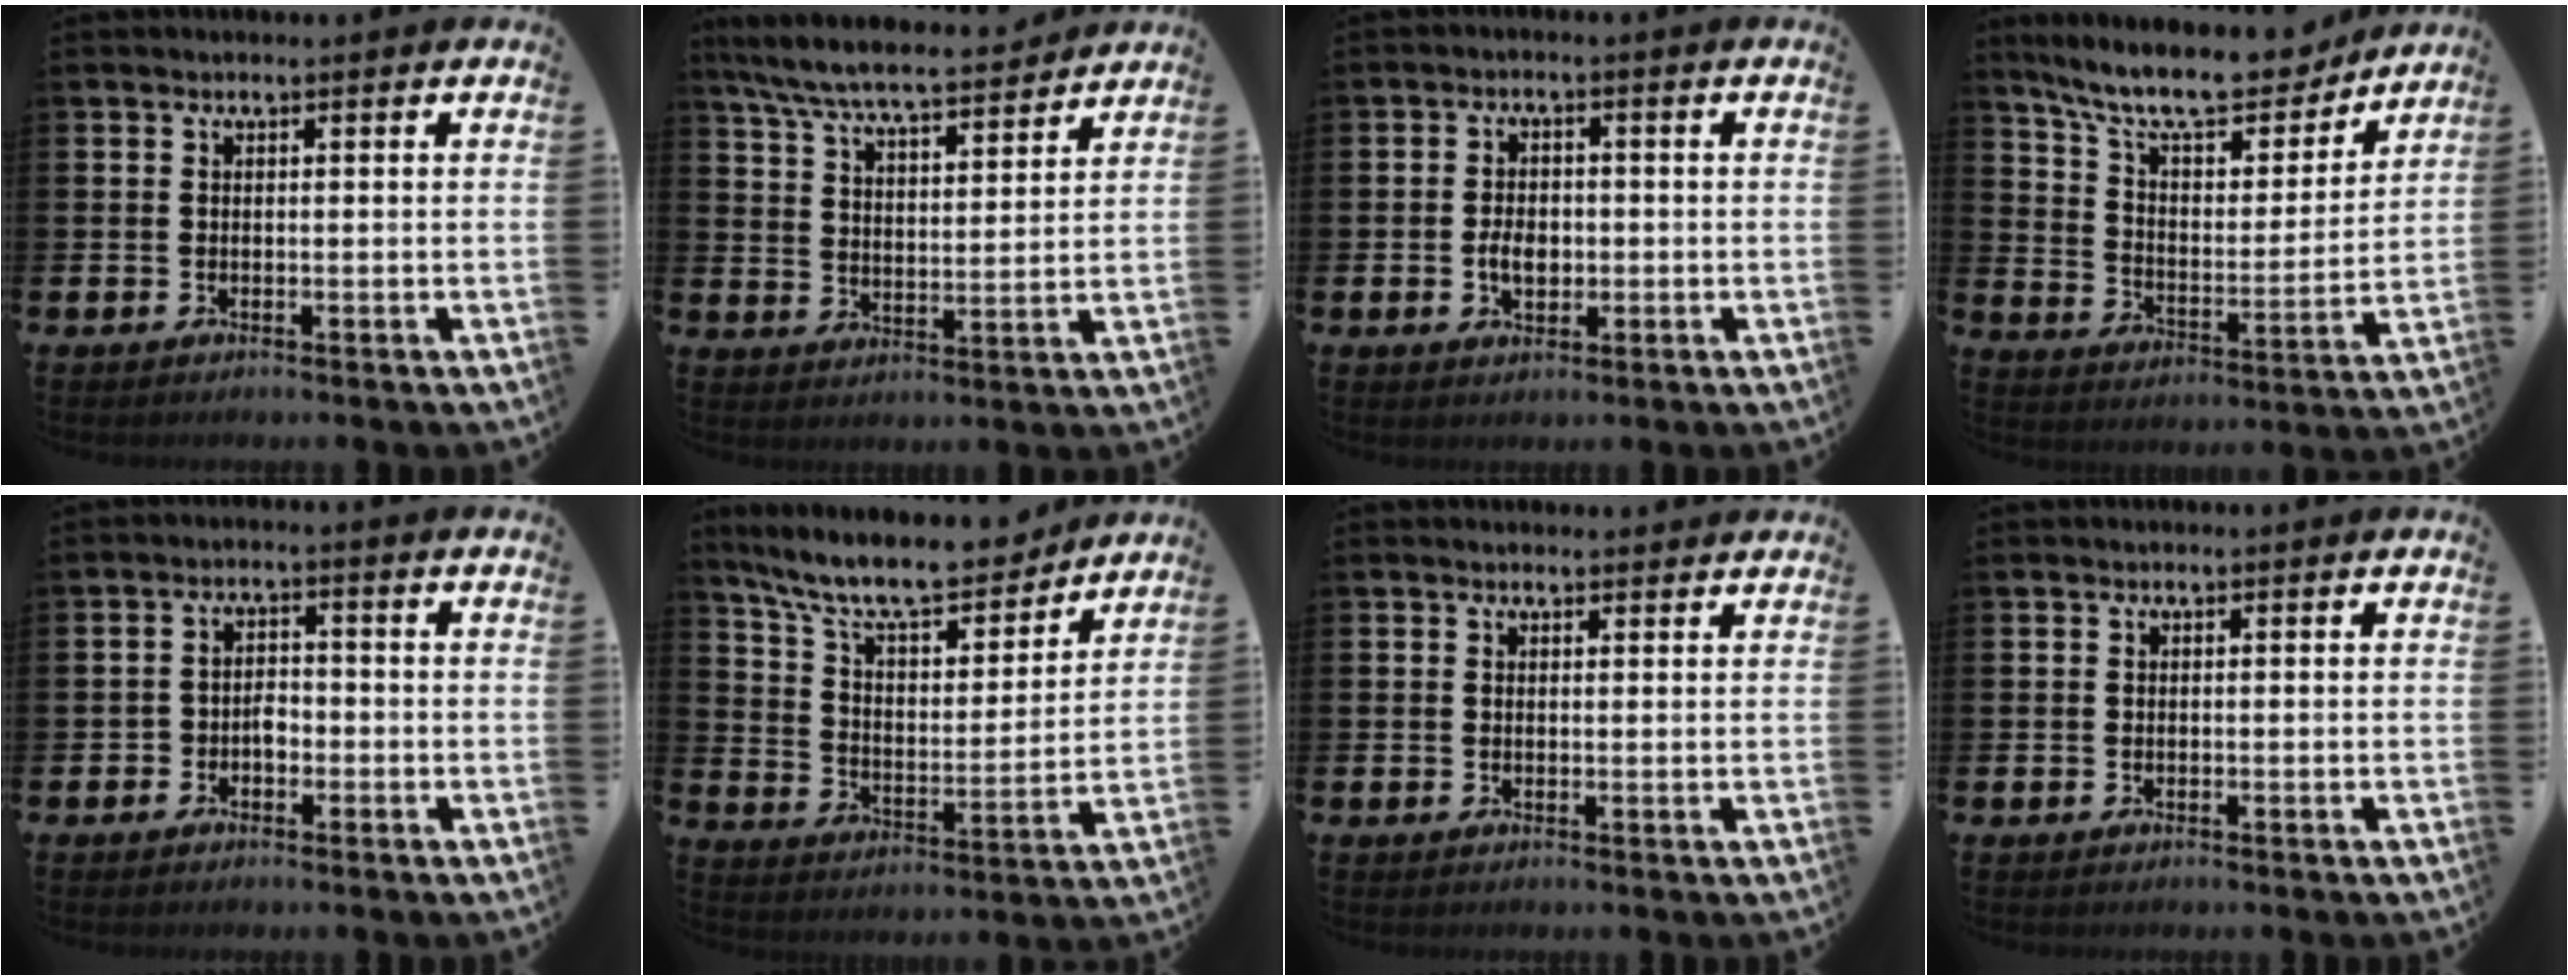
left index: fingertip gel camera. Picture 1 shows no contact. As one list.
[{"total": 7.5, "force": [7.1, 0.7, 2.5], "torque": [-0.076, -0.044, 0.123]}, {"total": 3.6, "force": [-0.6, 2.4, 2.5], "torque": [-0.039, 0.002, -0.015]}, {"total": 11.7, "force": [10.4, 2.9, 4.7], "torque": [-0.120, -0.066, 0.179]}, {"total": 2.3, "force": [-1.3, 1.7, 1.0], "torque": [-0.011, 0.003, -0.032]}, {"total": 11.1, "force": [9.9, 2.6, 4.3], "torque": [-0.111, -0.067, 0.170]}, {"total": 1.0, "force": [0.9, 0.3, 0.1], "torque": [0.010, -0.001, 0.015]}, {"total": 0.0}]